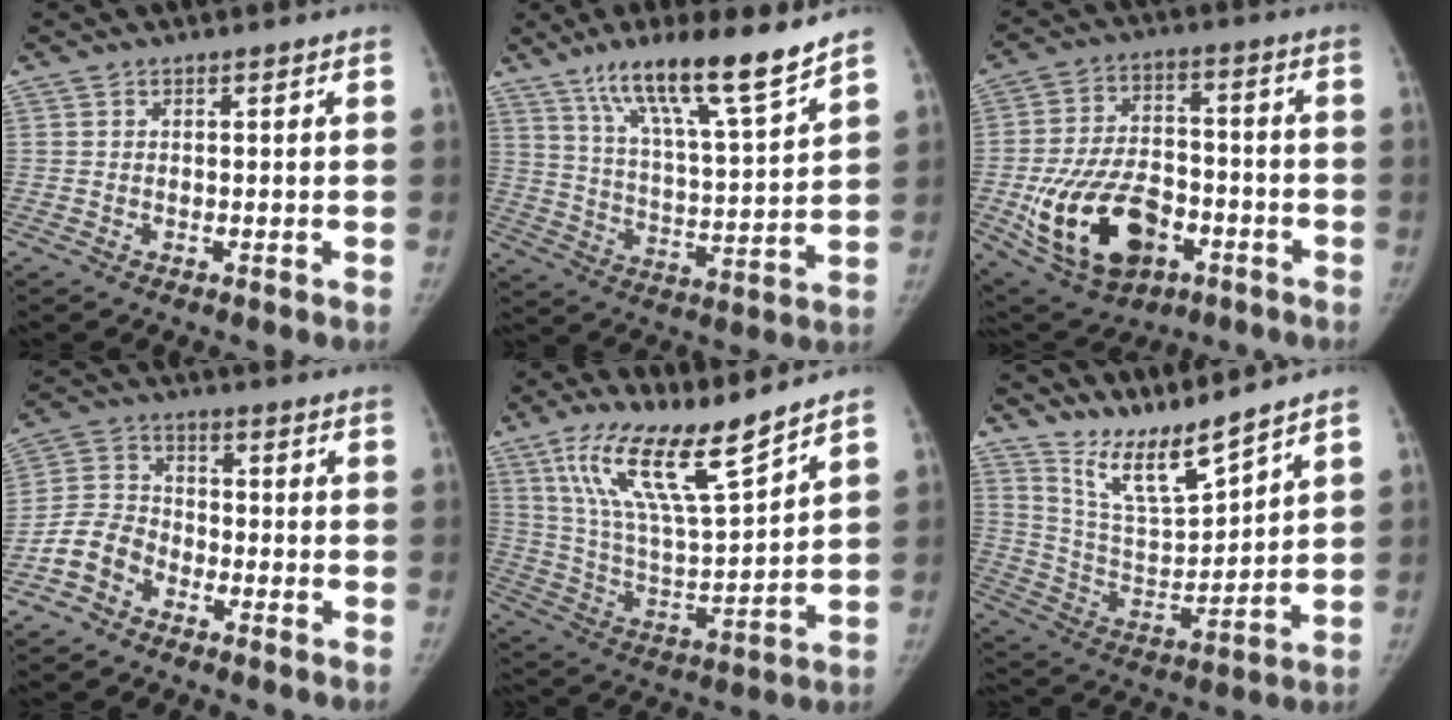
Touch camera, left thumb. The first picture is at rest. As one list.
[{"total": 16.9, "force": [12.1, 1.9, 11.7], "torque": [-0.182, -0.064, 0.208]}, {"total": 19.8, "force": [-7.2, 12.2, 13.9], "torque": [-0.231, 0.029, -0.106]}, {"total": 7.0, "force": [-4.2, 4.8, 2.7], "torque": [-0.047, 0.031, -0.094]}, {"total": 17.0, "force": [11.8, 3.1, 11.8], "torque": [-0.201, -0.065, 0.230]}, {"total": 10.9, "force": [9.6, 0.7, 5.0], "torque": [-0.087, -0.074, 0.194]}]